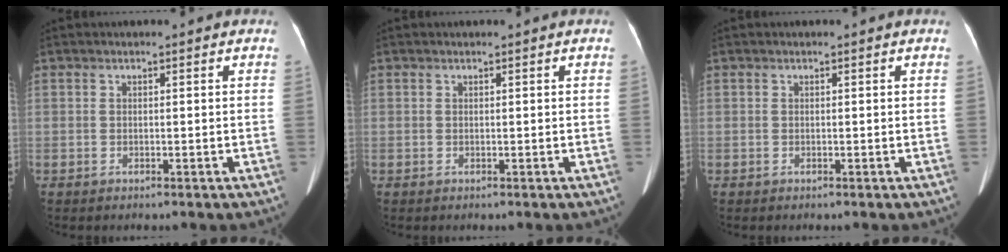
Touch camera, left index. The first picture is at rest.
{"total": 0.0}
{"total": 0.0}